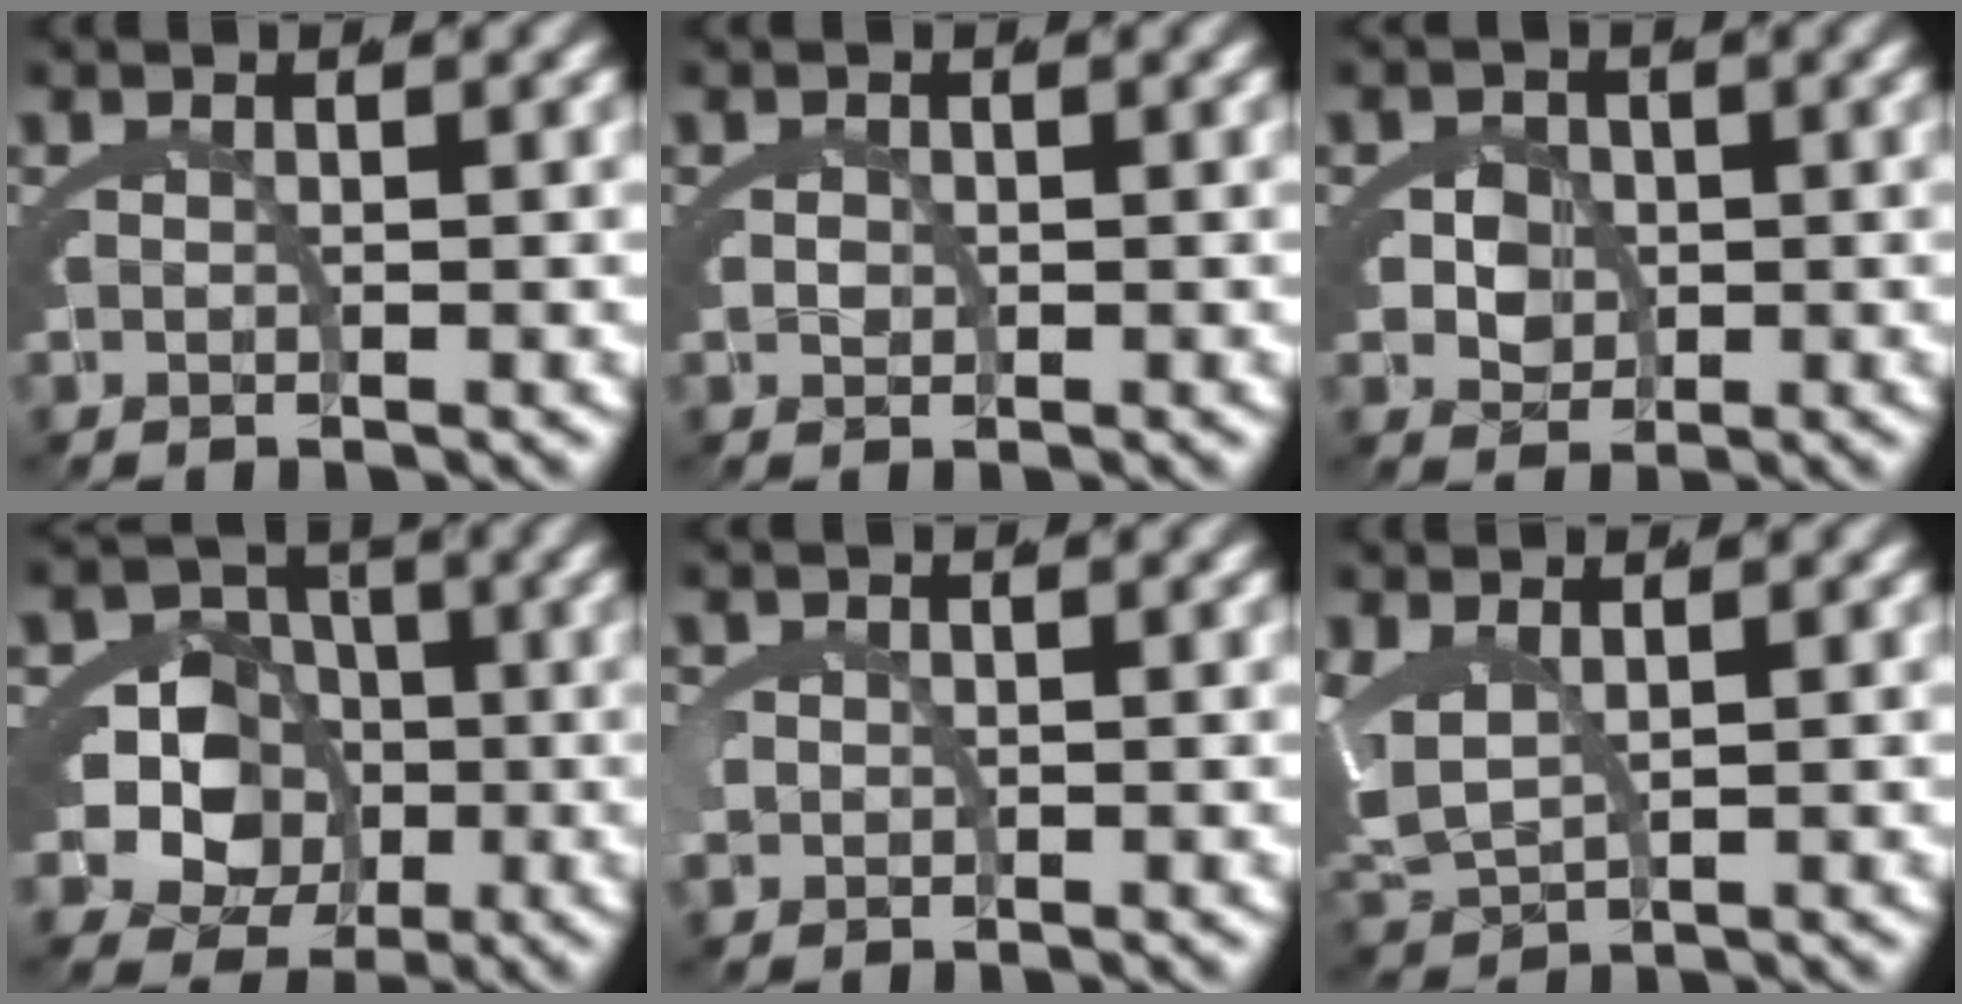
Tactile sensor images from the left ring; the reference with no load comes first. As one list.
[{"total": 1.1, "force": [0.0, 0.9, 0.6], "torque": [-0.020, -0.009, 0.004]}, {"total": 4.8, "force": [-0.4, 4.2, 2.4], "torque": [-0.048, -0.023, -0.001]}, {"total": 12.1, "force": [-2.0, 10.0, 6.5], "torque": [-0.127, -0.053, -0.029]}, {"total": 1.6, "force": [0.0, 1.4, 0.7], "torque": [-0.028, -0.010, 0.006]}, {"total": 4.2, "force": [0.4, 3.0, 3.0], "torque": [-0.101, -0.027, 0.029]}]